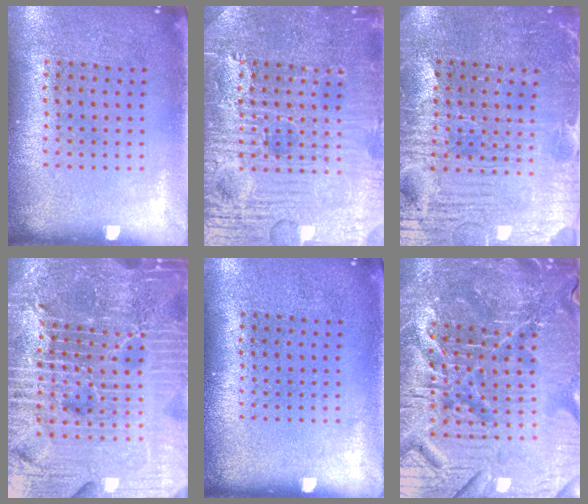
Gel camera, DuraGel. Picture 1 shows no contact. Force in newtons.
{"total": 4.6, "press": 4.6, "slide": 0.4}
{"total": 4.1, "press": 4.0, "slide": 1.0}
{"total": 7.3, "press": 6.3, "slide": 3.7}
{"total": 0.0}
{"total": 6.9, "press": 6.2, "slide": 3.0}